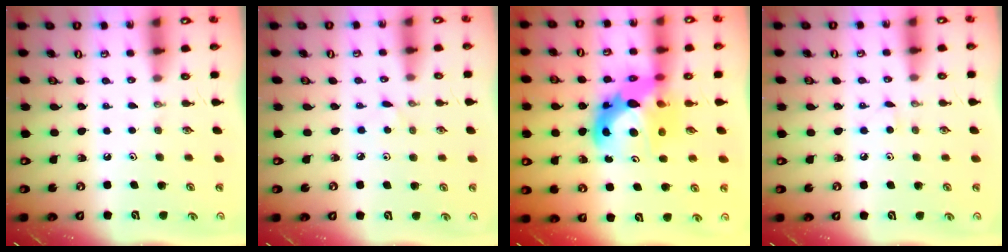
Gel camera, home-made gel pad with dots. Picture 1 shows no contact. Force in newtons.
{"total": 2.9, "press": 2.9, "slide": 0.1}
{"total": 13.7, "press": 13.6, "slide": 1.1}
{"total": 2.9, "press": 2.9, "slide": 0.4}